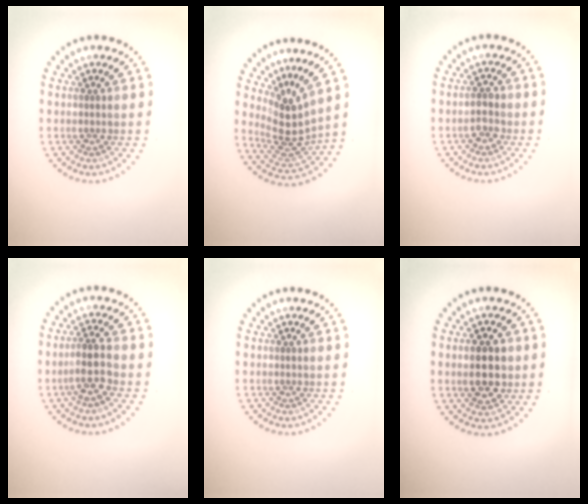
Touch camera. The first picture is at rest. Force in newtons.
{"total": 3.8, "press": 2.7, "slide": 2.6}
{"total": 1.8, "press": 1.8, "slide": 0.1}
{"total": 2.9, "press": 2.6, "slide": 1.2}
{"total": 0.0}
{"total": 4.6, "press": 4.6, "slide": 0.3}